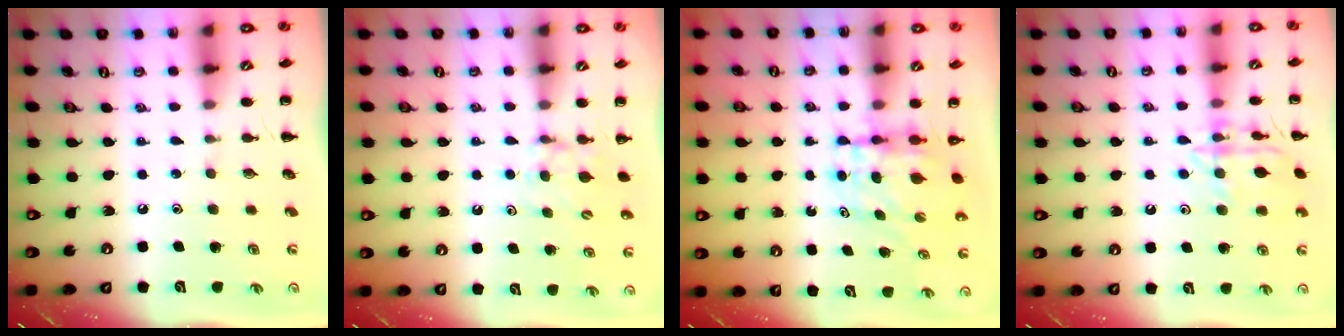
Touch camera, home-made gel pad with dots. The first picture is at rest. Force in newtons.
{"total": 6.1, "press": 5.9, "slide": 1.6}
{"total": 5.4, "press": 5.3, "slide": 1.1}
{"total": 13.7, "press": 13.7, "slide": 0.6}